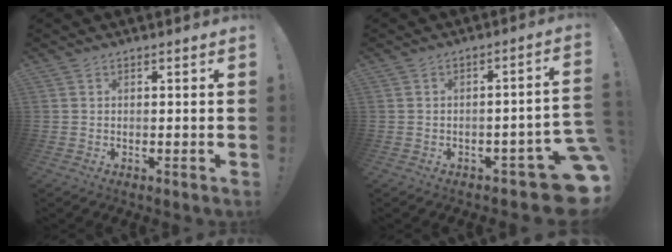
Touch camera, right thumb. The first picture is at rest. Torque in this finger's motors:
{"motor_torque": [1.56, 1.51, 0.99, -1.19, 0.00]}